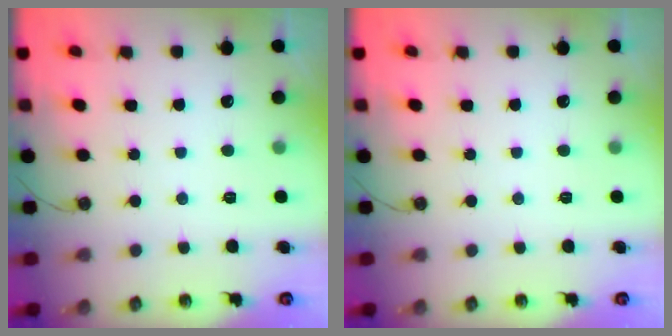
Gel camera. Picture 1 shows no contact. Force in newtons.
{"total": 0.0}